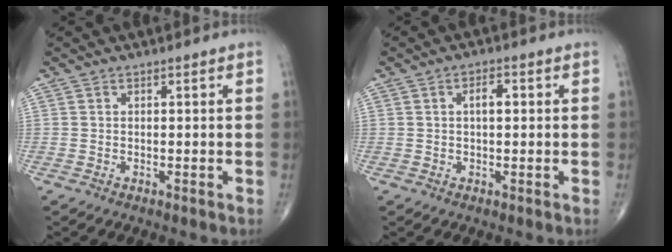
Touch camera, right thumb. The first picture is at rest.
{"total": 2.9, "force": [0.5, 1.3, 2.6], "torque": [-0.042, 0.006, 0.007]}